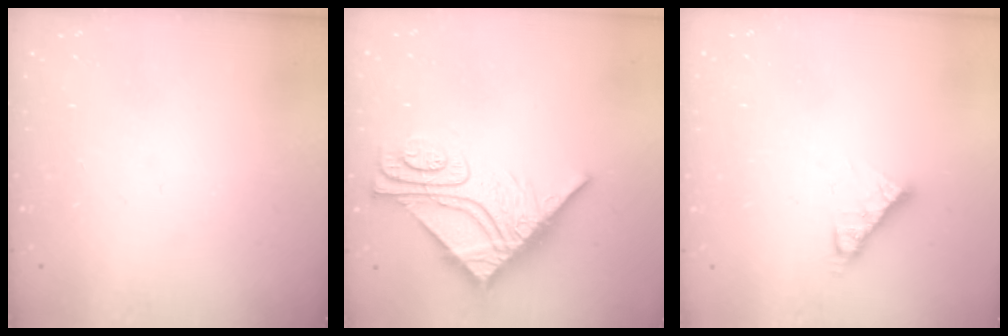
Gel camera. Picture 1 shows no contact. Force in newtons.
{"total": 16.0, "press": 16.0, "slide": 1.6}
{"total": 6.6, "press": 6.6, "slide": 0.4}